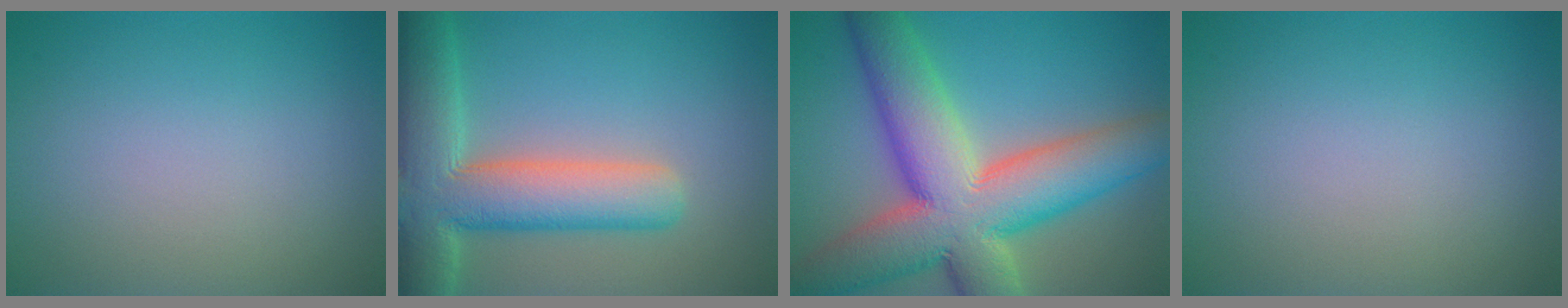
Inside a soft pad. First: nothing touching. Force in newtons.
{"total": 9.7, "press": 9.6, "slide": 0.7}
{"total": 14.4, "press": 14.4, "slide": 1.1}
{"total": 0.0}